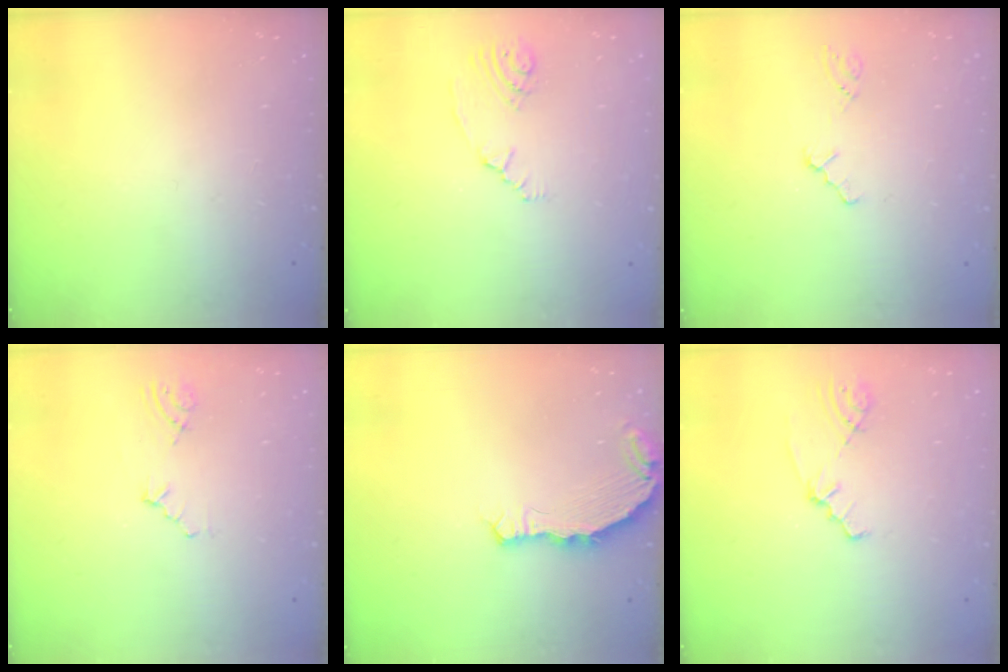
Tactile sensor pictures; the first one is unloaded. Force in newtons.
{"total": 2.9, "press": 2.1, "slide": 2.0}
{"total": 0.0}
{"total": 3.0, "press": 2.2, "slide": 2.0}
{"total": 7.0, "press": 5.4, "slide": 4.5}
{"total": 1.8, "press": 1.8, "slide": 0.2}